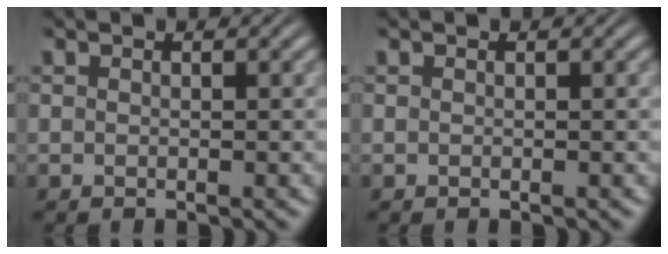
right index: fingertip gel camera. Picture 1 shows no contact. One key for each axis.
{"total": 0.0}